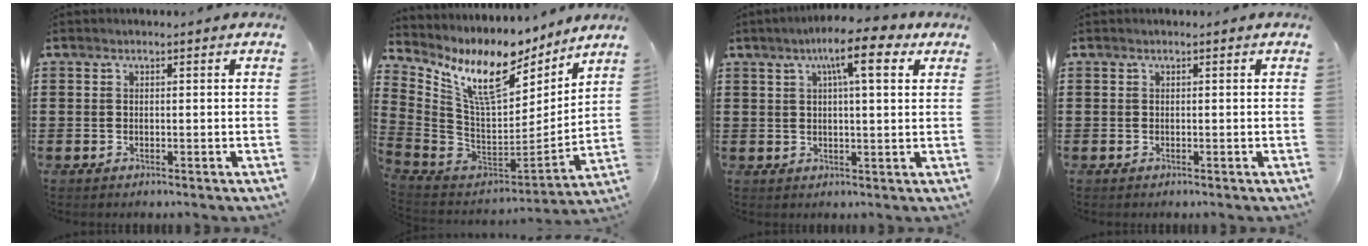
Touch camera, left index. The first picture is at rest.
{"total": 12.0, "force": [7.3, 4.1, 8.6], "torque": [-0.195, -0.046, 0.125]}
{"total": 8.6, "force": [4.5, 1.6, 7.1], "torque": [-0.118, -0.004, 0.067]}
{"total": 0.0}